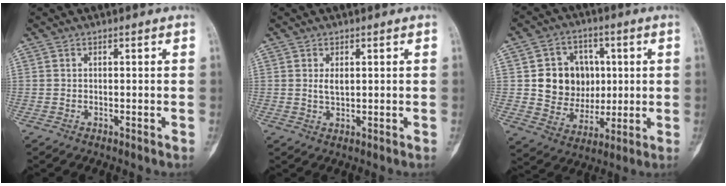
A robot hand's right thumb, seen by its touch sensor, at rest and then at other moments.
{"total": 2.2, "force": [0.6, 1.1, 1.8], "torque": [-0.027, -0.004, 0.014]}
{"total": 13.0, "force": [1.8, 11.3, 6.2], "torque": [-0.046, -0.001, 0.042]}